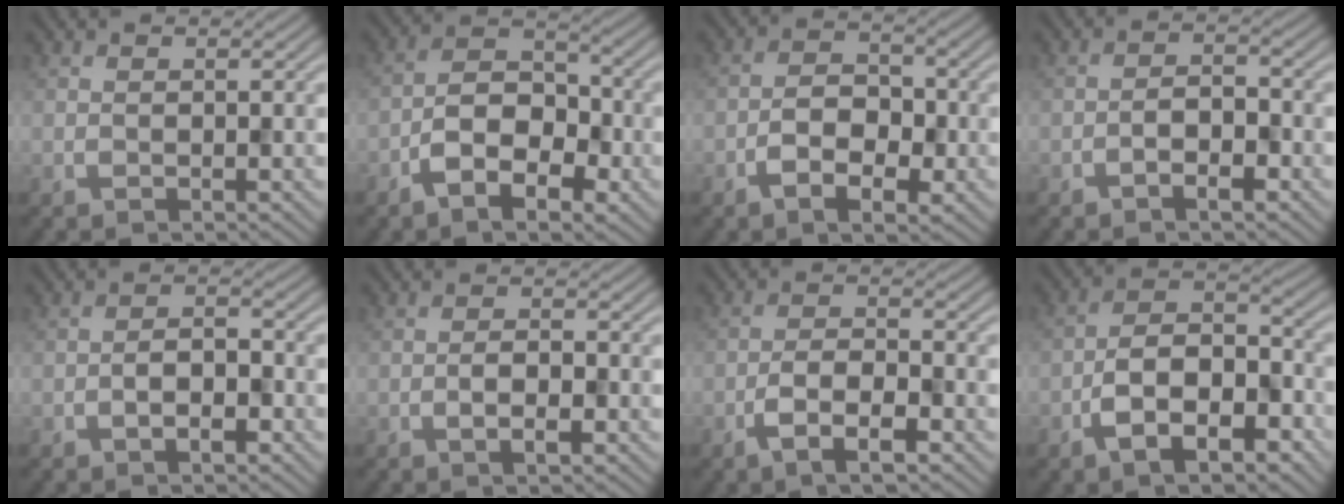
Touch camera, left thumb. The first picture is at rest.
{"total": 7.8, "force": [-3.9, 4.2, 5.2], "torque": [-0.088, 0.006, -0.082]}
{"total": 5.5, "force": [-2.5, 3.1, 3.8], "torque": [-0.061, 0.005, -0.052]}
{"total": 3.2, "force": [-1.8, 1.3, 2.2], "torque": [-0.035, 0.008, -0.039]}
{"total": 3.2, "force": [-1.6, 1.5, 2.3], "torque": [-0.036, 0.007, -0.032]}
{"total": 2.5, "force": [-1.0, 1.0, 2.0], "torque": [-0.035, 0.003, -0.023]}
{"total": 4.7, "force": [-2.6, 1.6, 3.5], "torque": [-0.072, 0.003, -0.056]}
{"total": 9.1, "force": [-4.6, 4.6, 6.3], "torque": [-0.107, 0.004, -0.091]}